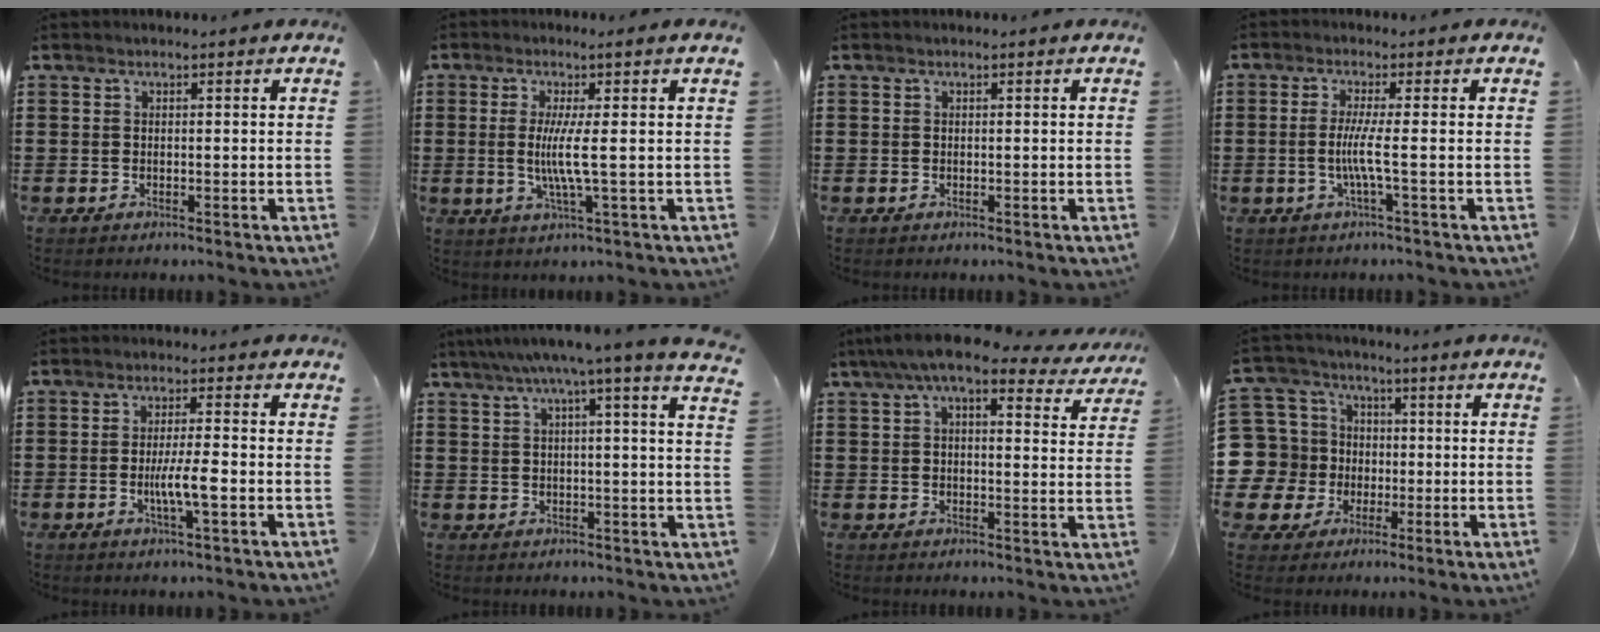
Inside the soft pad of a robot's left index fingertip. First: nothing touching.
{"total": 6.6, "force": [0.2, -0.8, 6.5], "torque": [-0.127, -0.012, -0.005]}
{"total": 0.0}
{"total": 5.7, "force": [-0.3, -0.7, 5.7], "torque": [-0.110, -0.014, -0.012]}
{"total": 5.3, "force": [-1.2, 0.6, 5.1], "torque": [-0.094, -0.003, -0.025]}
{"total": 6.0, "force": [4.1, -0.2, 4.3], "torque": [-0.089, -0.015, 0.067]}
{"total": 8.2, "force": [6.3, 1.8, 5.0], "torque": [-0.107, -0.013, 0.112]}
{"total": 10.0, "force": [-1.0, 9.7, 2.3], "torque": [-0.115, 0.003, -0.020]}